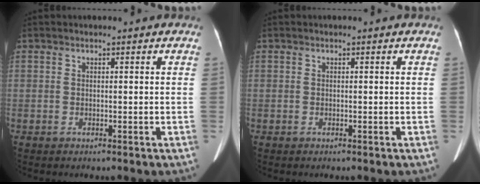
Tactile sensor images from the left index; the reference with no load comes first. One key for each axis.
{"total": 0.0}